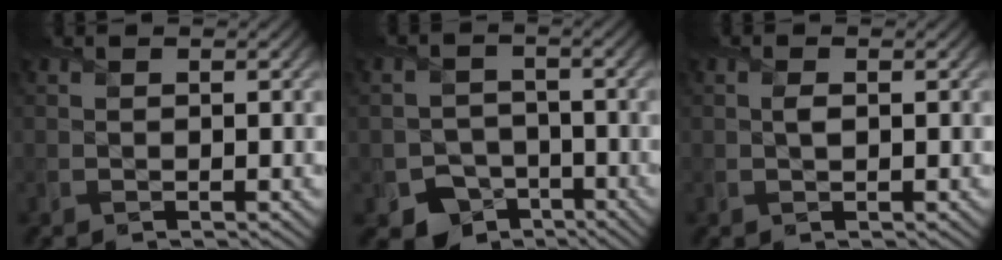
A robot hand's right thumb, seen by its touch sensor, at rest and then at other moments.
{"total": 5.6, "force": [-3.5, 4.1, 1.6], "torque": [-0.022, -0.010, -0.062]}
{"total": 0.9, "force": [0.1, 0.4, 0.8], "torque": [-0.017, -0.001, 0.002]}